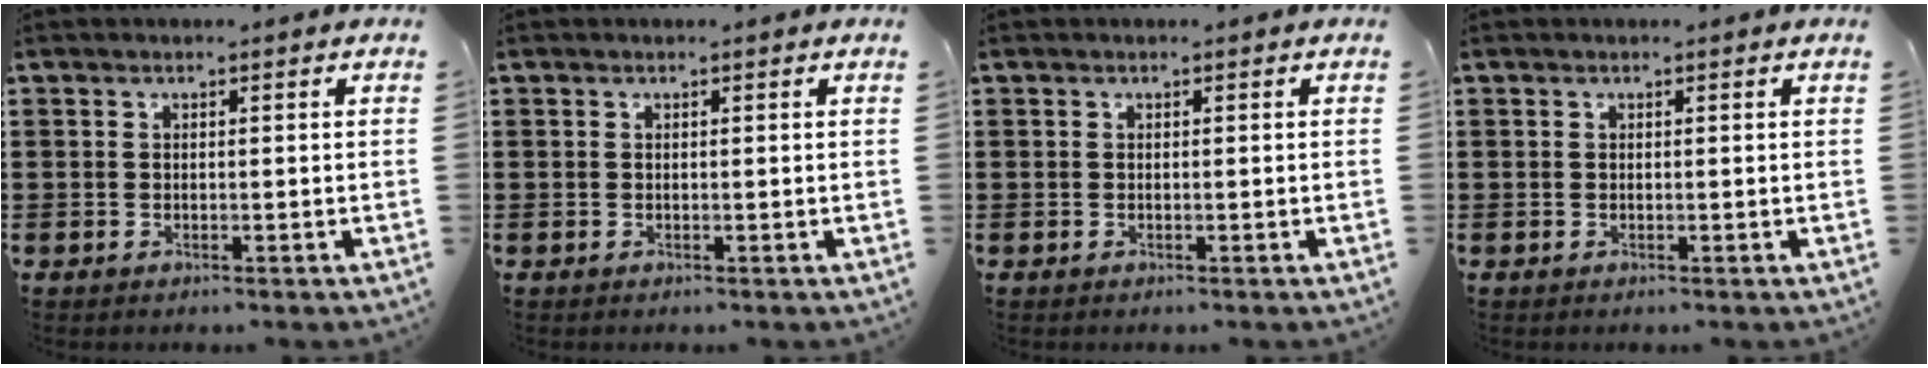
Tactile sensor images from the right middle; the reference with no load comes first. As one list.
[{"total": 0.0}, {"total": 0.0}, {"total": 0.0}]